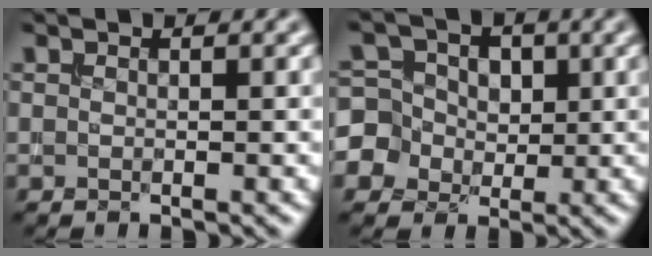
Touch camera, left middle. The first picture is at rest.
{"total": 6.6, "force": [0.5, 6.2, 2.1], "torque": [-0.047, 0.044, -0.002]}